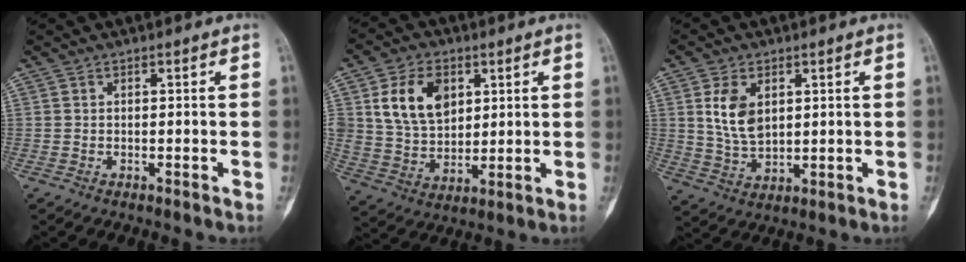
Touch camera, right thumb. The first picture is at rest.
{"total": 12.9, "force": [4.5, 8.8, 8.2], "torque": [-0.122, -0.015, 0.090]}
{"total": 8.0, "force": [2.4, 5.0, 5.7], "torque": [-0.096, -0.012, 0.056]}